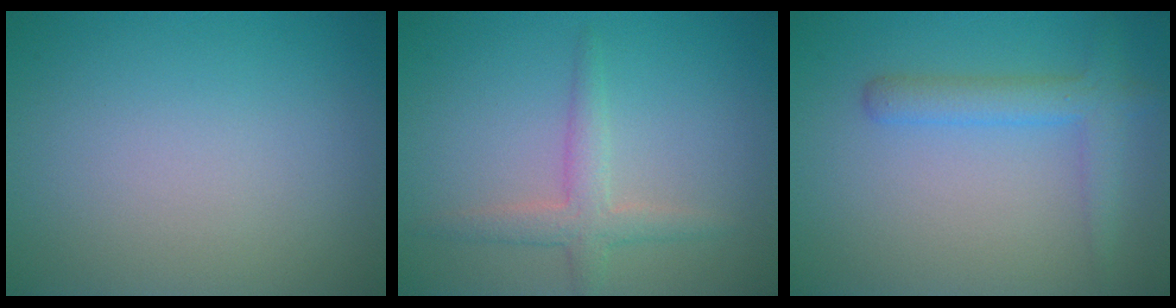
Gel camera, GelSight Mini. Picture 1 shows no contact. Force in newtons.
{"total": 2.6, "press": 2.6, "slide": 0.0}
{"total": 3.0, "press": 3.0, "slide": 0.2}